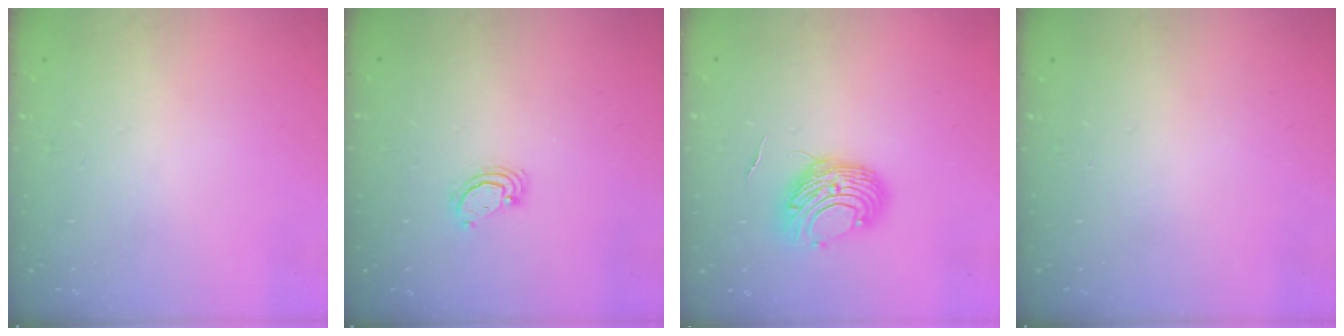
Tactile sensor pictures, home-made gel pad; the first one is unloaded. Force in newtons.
{"total": 2.6, "press": 2.6, "slide": 0.3}
{"total": 10.2, "press": 10.2, "slide": 0.8}
{"total": 0.0}